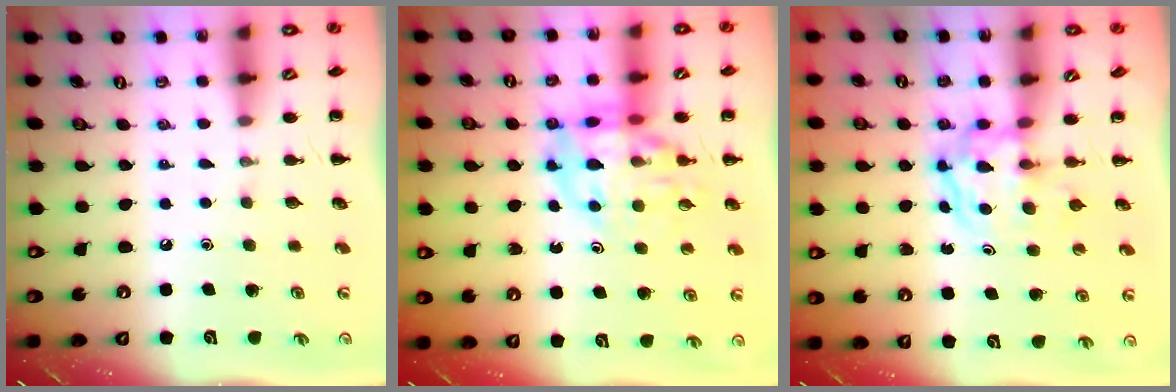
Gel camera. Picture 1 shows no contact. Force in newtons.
{"total": 14.2, "press": 13.8, "slide": 3.4}
{"total": 3.8, "press": 3.7, "slide": 0.5}